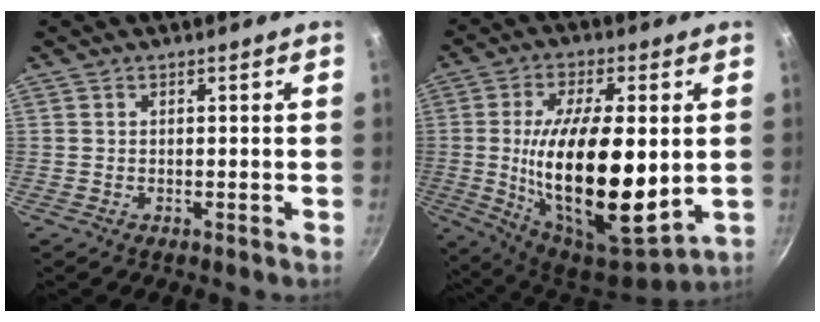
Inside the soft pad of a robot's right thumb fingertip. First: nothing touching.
{"total": 24.3, "force": [-0.1, 9.9, 22.2], "torque": [-0.380, -0.019, 0.007]}